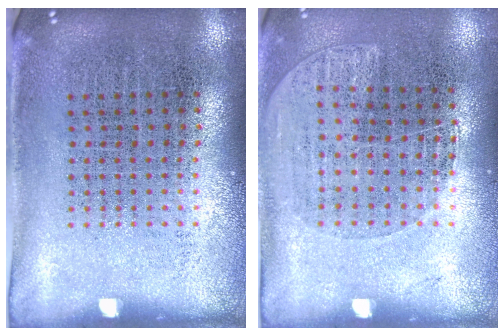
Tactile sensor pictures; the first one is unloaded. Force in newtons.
{"total": 1.1, "press": 0.9, "slide": 0.6}